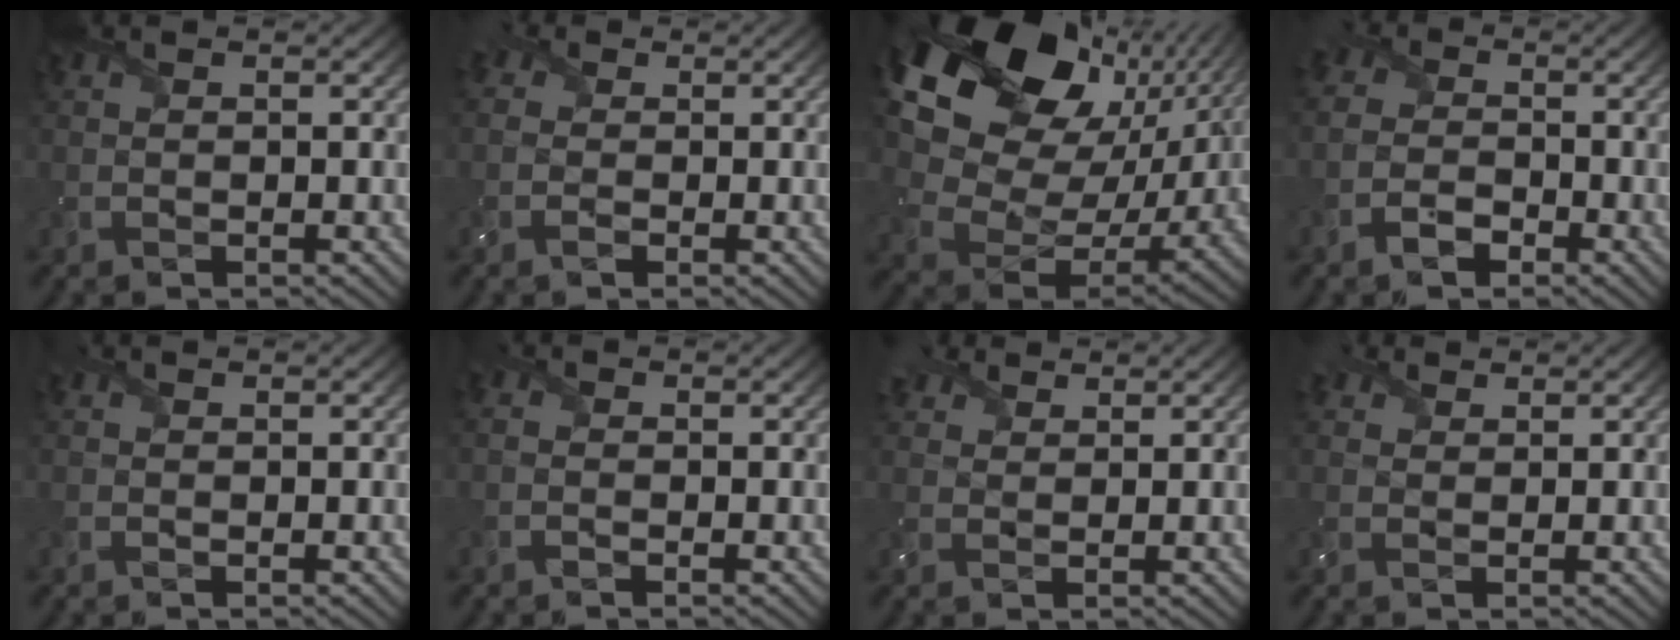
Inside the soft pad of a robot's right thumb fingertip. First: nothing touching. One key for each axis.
{"total": 3.1, "fx": -0.3, "fy": 2.7, "fz": 1.6, "tx": -0.047, "ty": 0.002, "tz": -0.008}
{"total": 19.6, "fx": 8.2, "fy": 12.8, "fz": 12.4, "tx": -0.254, "ty": 0.009, "tz": 0.170}
{"total": 4.0, "fx": -2.0, "fy": 3.0, "fz": 1.8, "tx": -0.034, "ty": -0.003, "tz": -0.053}
{"total": 0.0}
{"total": 1.4, "fx": -0.7, "fy": 0.9, "fz": 0.7, "tx": -0.012, "ty": -0.002, "tz": -0.014}
{"total": 3.0, "fx": 2.3, "fy": 1.8, "fz": 0.9, "tx": -0.021, "ty": 0.008, "tz": 0.043}
{"total": 2.2, "fx": 1.5, "fy": 1.5, "fz": 0.6, "tx": -0.014, "ty": 0.006, "tz": 0.026}